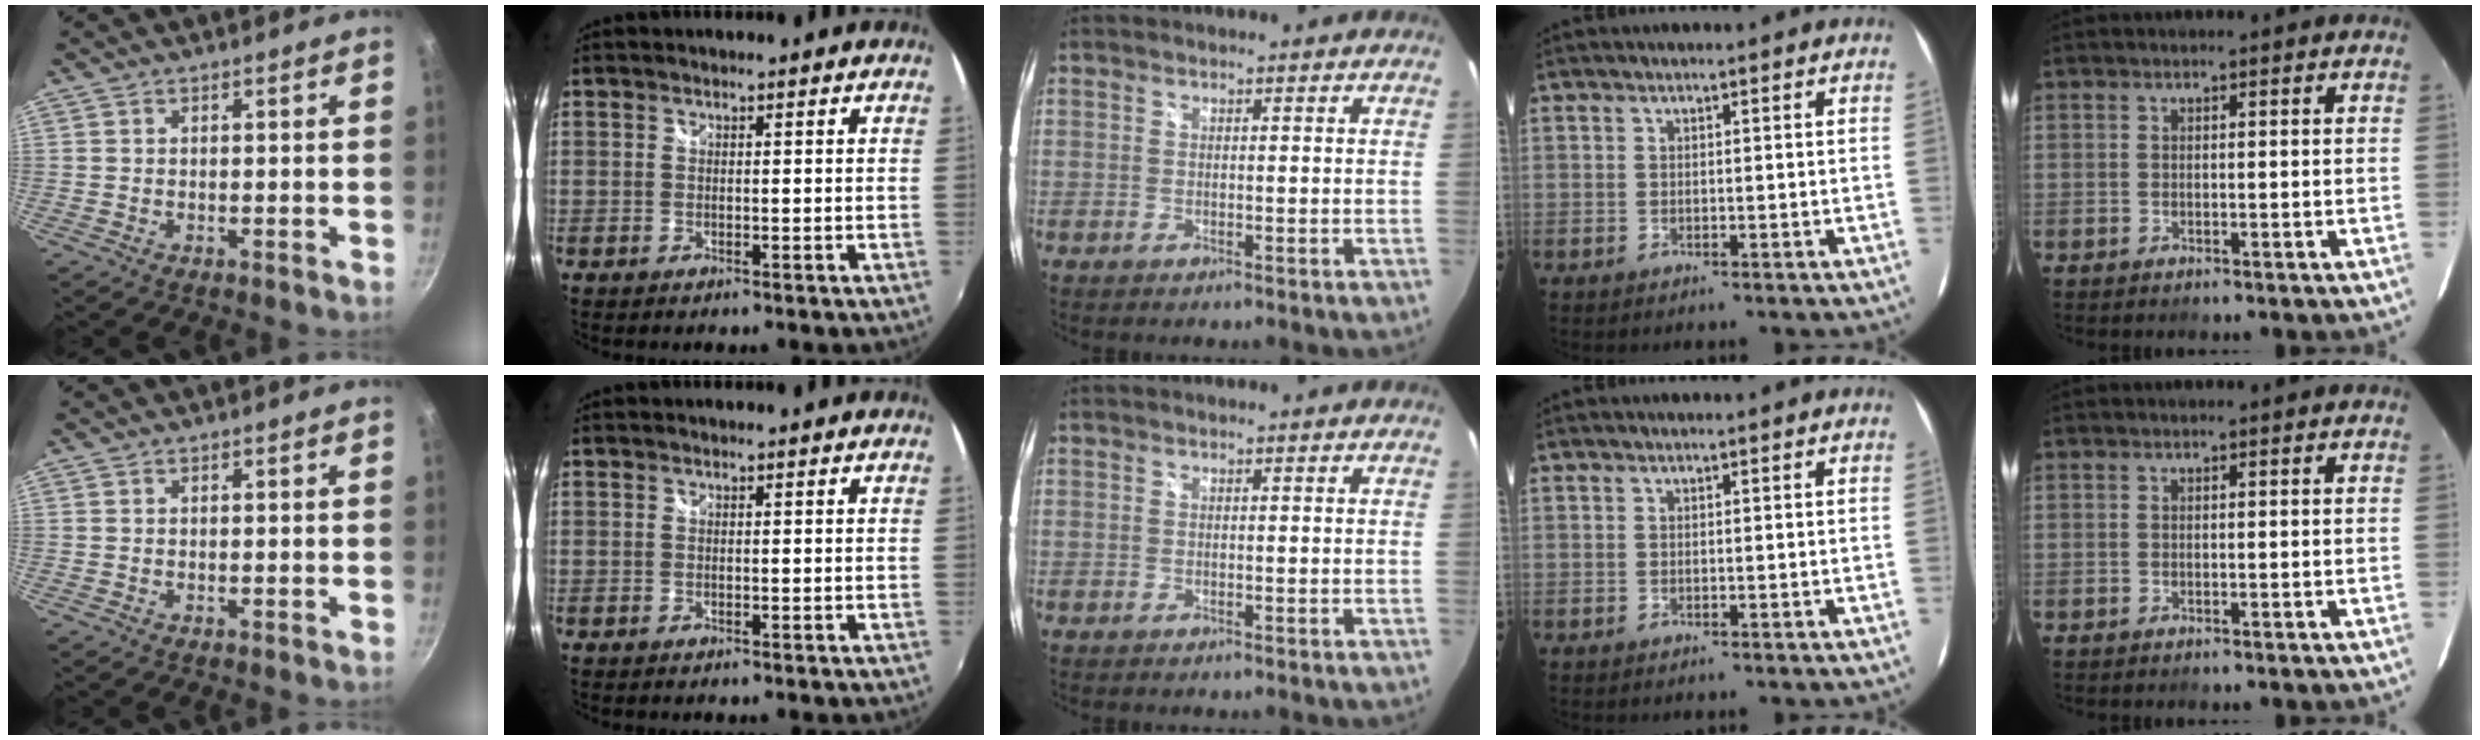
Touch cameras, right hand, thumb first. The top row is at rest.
{}